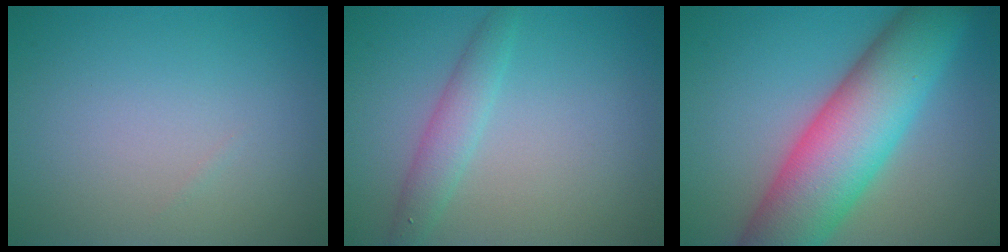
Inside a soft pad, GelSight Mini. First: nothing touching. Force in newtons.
{"total": 2.5, "press": 2.5, "slide": 0.2}
{"total": 11.8, "press": 11.8, "slide": 0.3}